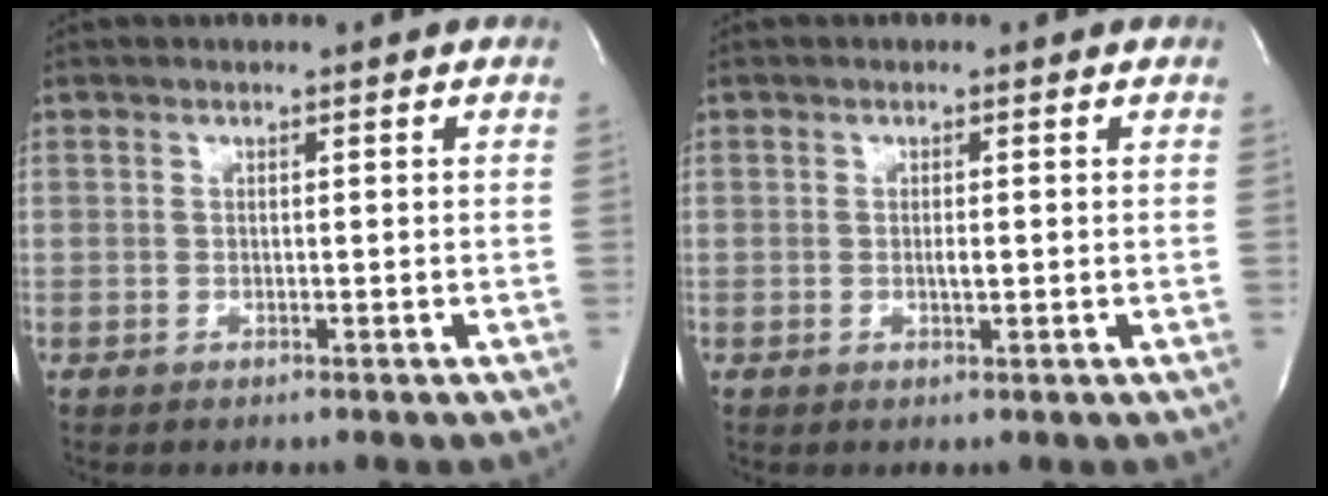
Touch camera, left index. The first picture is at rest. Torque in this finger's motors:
{"motor_torque": [0.24, 0.07, 0.02, 0.00]}